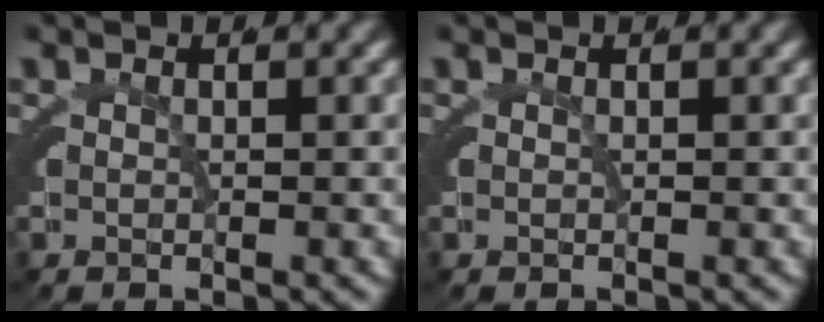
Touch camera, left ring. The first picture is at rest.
{"total": 0.0}